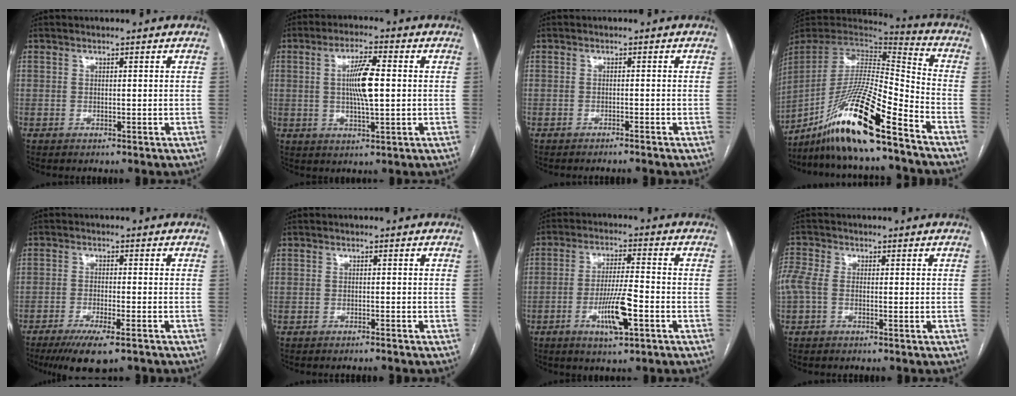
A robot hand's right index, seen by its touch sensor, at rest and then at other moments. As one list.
[{"total": 7.3, "force": [0.5, 0.8, 7.2], "torque": [-0.137, 0.002, 0.008]}, {"total": 2.2, "force": [-1.9, -0.9, 0.6], "torque": [-0.005, 0.003, -0.029]}, {"total": 19.6, "force": [-13.8, 0.5, 13.9], "torque": [-0.294, -0.019, -0.258]}, {"total": 8.2, "force": [-5.9, 0.7, 5.6], "torque": [-0.089, -0.018, -0.092]}, {"total": 1.6, "force": [-1.4, -0.6, 0.4], "torque": [-0.007, 0.002, -0.020]}, {"total": 8.6, "force": [-3.4, 0.6, 7.9], "torque": [-0.149, -0.007, -0.061]}, {"total": 4.6, "force": [-0.4, 2.6, 3.8], "torque": [-0.116, 0.021, -0.008]}]